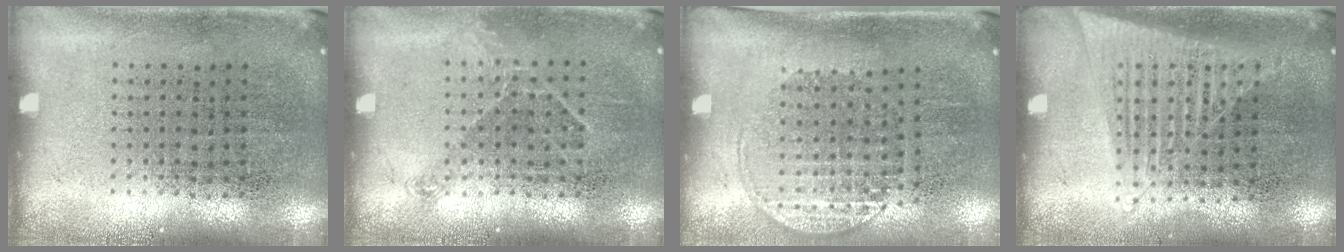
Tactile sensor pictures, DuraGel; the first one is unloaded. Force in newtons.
{"total": 0.9, "press": 0.8, "slide": 0.5}
{"total": 1.5, "press": 1.3, "slide": 0.8}
{"total": 1.4, "press": 1.3, "slide": 0.6}